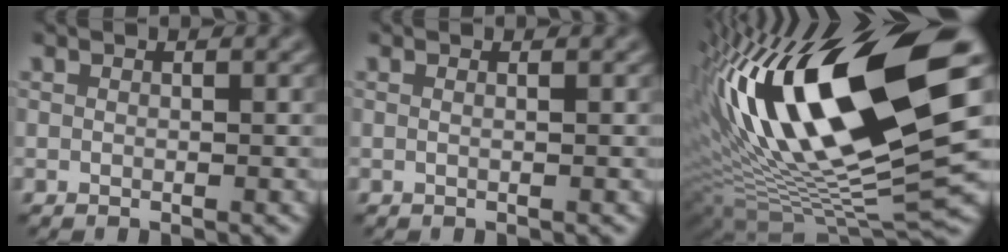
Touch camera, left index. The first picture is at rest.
{"total": 0.7, "force": [0.2, 0.3, 0.6], "torque": [-0.006, -0.003, -0.008]}
{"total": 18.0, "force": [4.9, 5.8, 16.4], "torque": [-0.292, 0.010, 0.081]}